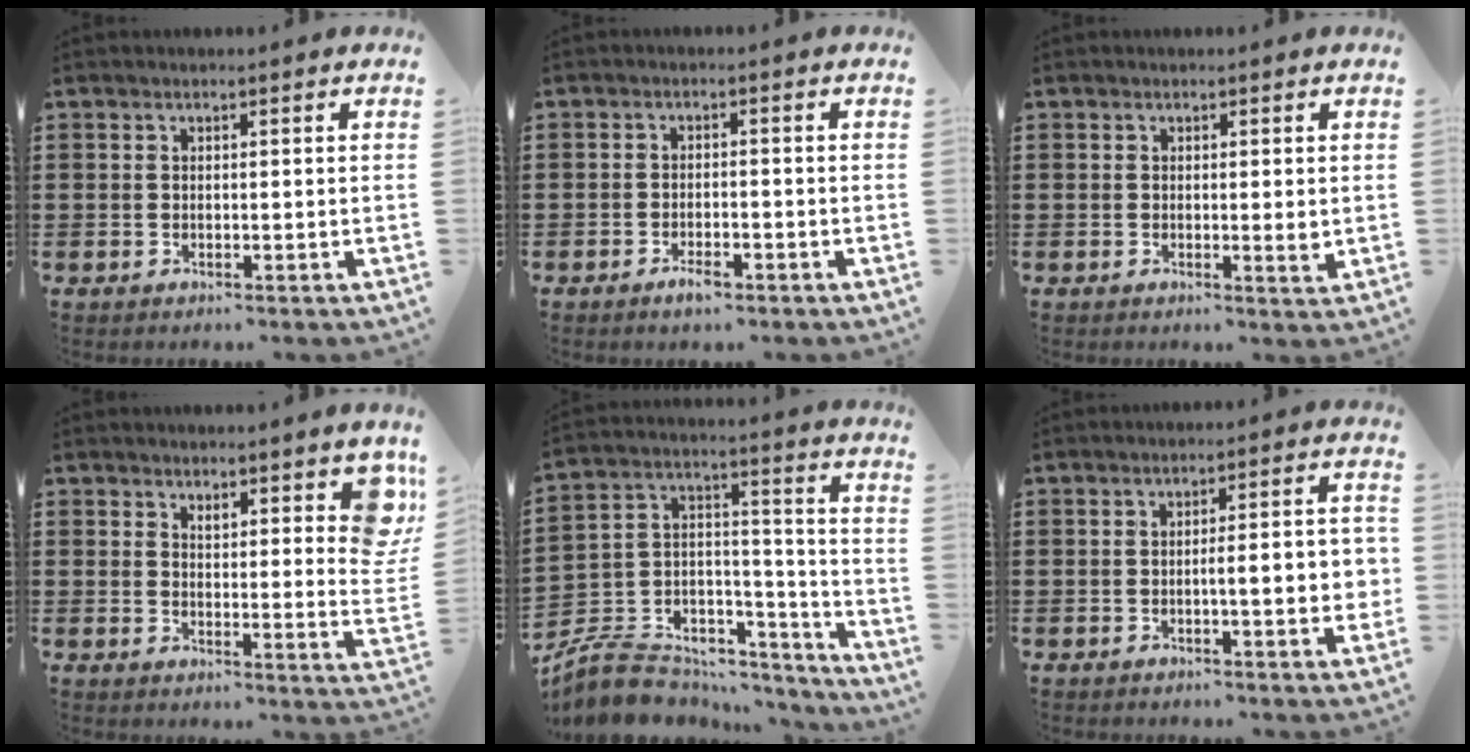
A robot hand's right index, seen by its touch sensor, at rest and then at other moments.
{"total": 2.4, "force": [-1.7, 0.5, 1.7], "torque": [-0.037, -0.004, -0.032]}
{"total": 1.6, "force": [0.2, 0.2, 1.6], "torque": [-0.032, -0.003, 0.004]}
{"total": 5.5, "force": [4.2, 1.7, 3.1], "torque": [-0.033, -0.019, 0.070]}
{"total": 6.5, "force": [-5.0, 4.0, 1.4], "torque": [-0.046, -0.008, -0.091]}
{"total": 6.3, "force": [-1.0, 0.8, 6.2], "torque": [-0.085, -0.006, -0.023]}